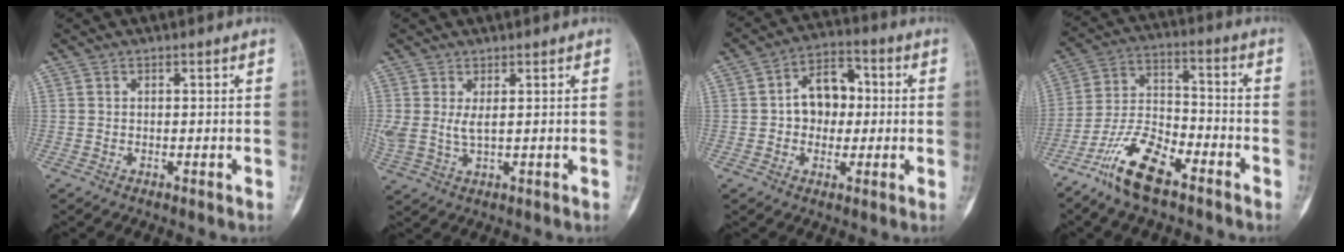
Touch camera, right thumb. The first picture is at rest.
{"total": 4.2, "force": [1.0, 1.7, 3.7], "torque": [-0.096, -0.001, 0.029]}
{"total": 9.5, "force": [0.4, 7.1, 6.3], "torque": [-0.061, 0.024, -0.002]}
{"total": 12.6, "force": [-8.3, 4.8, 8.1], "torque": [-0.160, 0.053, -0.164]}